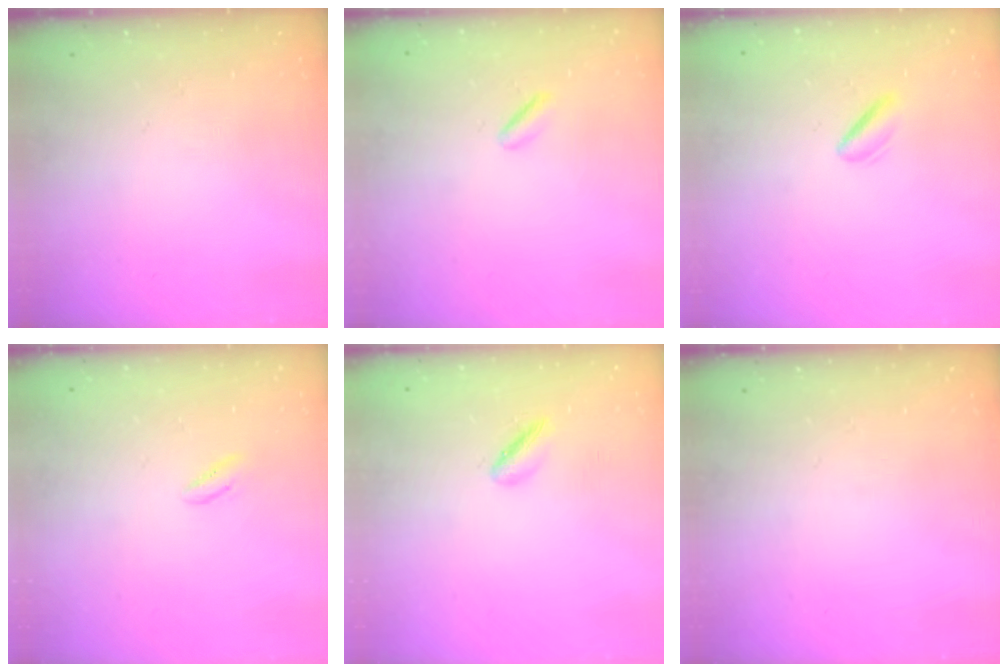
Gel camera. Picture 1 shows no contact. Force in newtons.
{"total": 1.1, "press": 0.9, "slide": 0.7}
{"total": 1.6, "press": 1.3, "slide": 1.0}
{"total": 1.8, "press": 1.6, "slide": 0.9}
{"total": 3.2, "press": 3.1, "slide": 0.8}
{"total": 0.0}